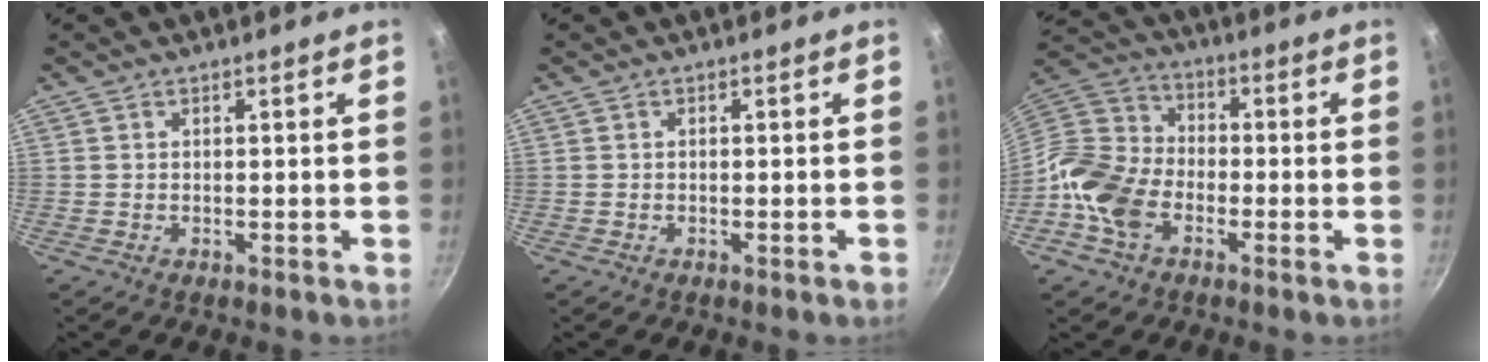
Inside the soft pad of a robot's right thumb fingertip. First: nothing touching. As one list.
[{"total": 0.8, "force": [-0.5, 0.1, 0.6], "torque": [-0.015, 0.006, -0.008]}, {"total": 13.2, "force": [-5.0, 9.1, 8.1], "torque": [-0.141, 0.037, -0.120]}]